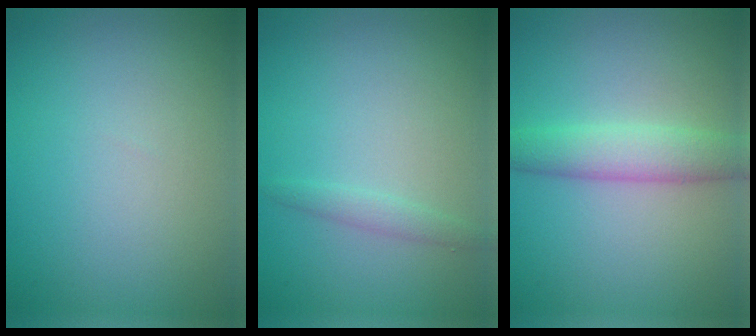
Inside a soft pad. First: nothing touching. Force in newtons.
{"total": 1.1, "press": 1.1, "slide": 0.0}
{"total": 3.6, "press": 3.6, "slide": 0.1}